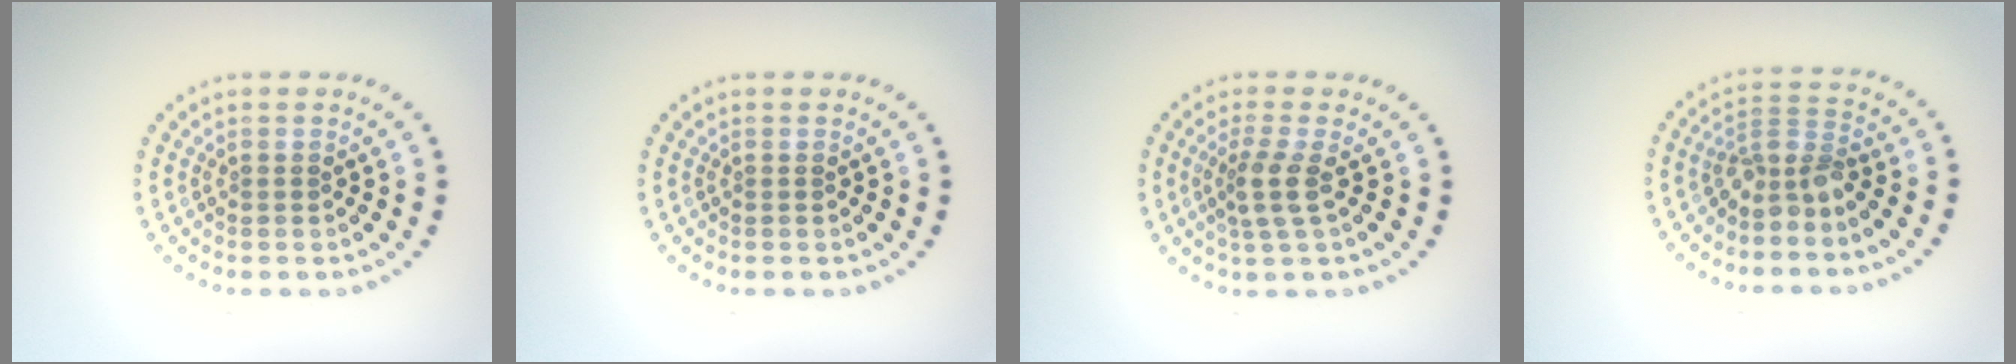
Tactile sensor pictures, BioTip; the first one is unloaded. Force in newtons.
{"total": 0.0}
{"total": 2.4, "press": 1.9, "slide": 1.6}
{"total": 2.7, "press": 2.0, "slide": 1.8}